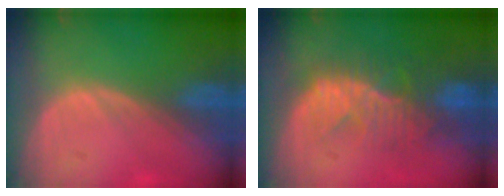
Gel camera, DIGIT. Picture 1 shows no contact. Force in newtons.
{"total": 10.3, "press": 8.8, "slide": 5.4}